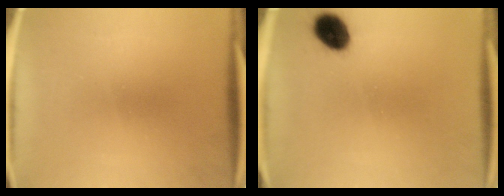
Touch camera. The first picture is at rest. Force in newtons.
{"total": 6.9}